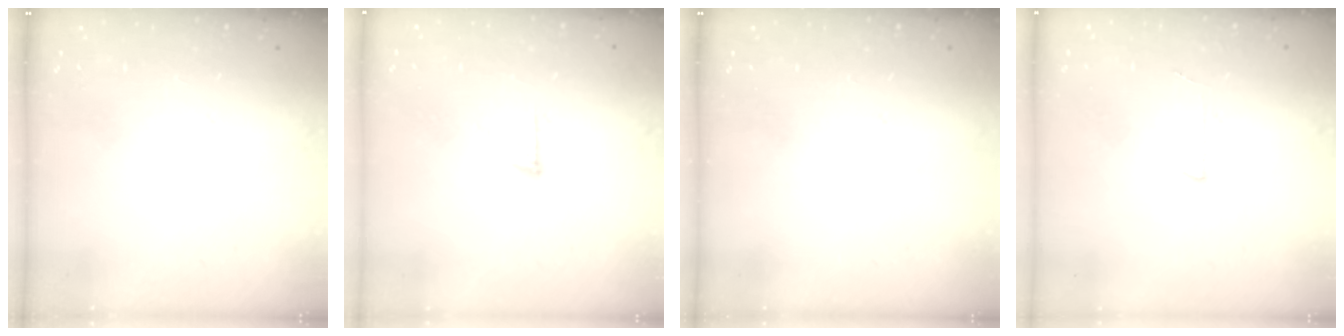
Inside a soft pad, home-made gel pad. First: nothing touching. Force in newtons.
{"total": 6.8, "press": 6.8, "slide": 0.6}
{"total": 0.0}
{"total": 3.0, "press": 3.0, "slide": 0.3}